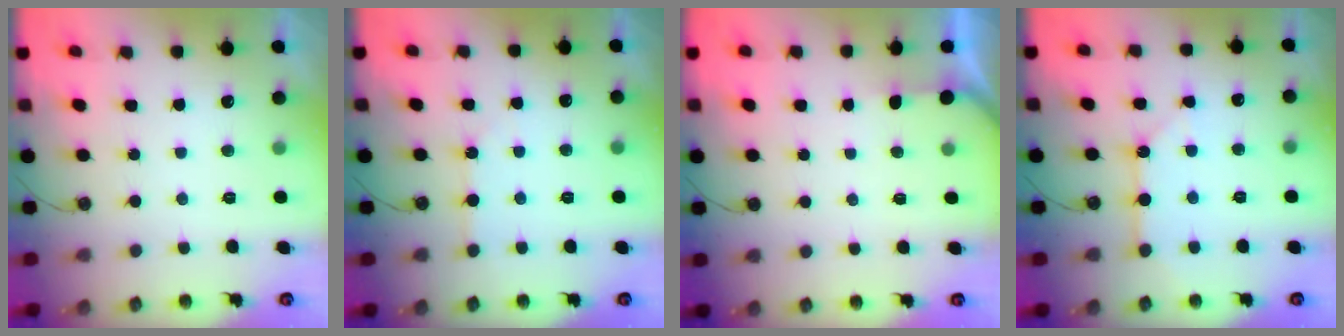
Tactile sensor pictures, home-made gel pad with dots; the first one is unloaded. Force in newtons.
{"total": 2.9, "press": 2.8, "slide": 0.4}
{"total": 1.9, "press": 1.9, "slide": 0.2}
{"total": 4.2, "press": 4.1, "slide": 0.4}